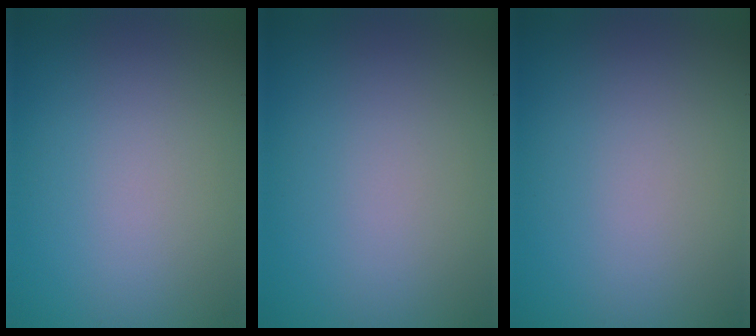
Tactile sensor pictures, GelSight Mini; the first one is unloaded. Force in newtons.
{"total": 0.0}
{"total": 0.0}